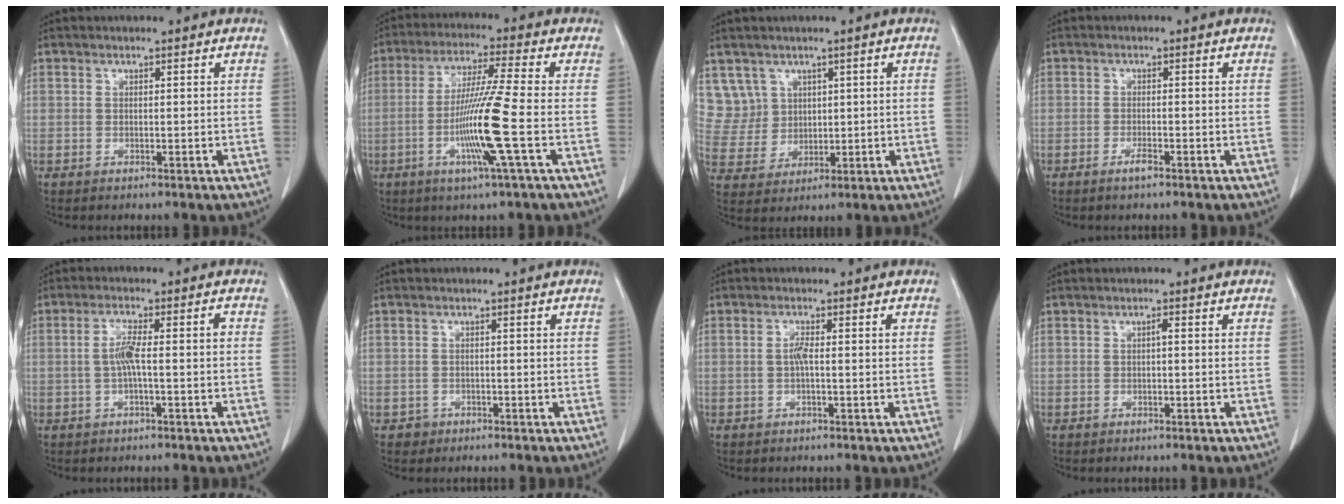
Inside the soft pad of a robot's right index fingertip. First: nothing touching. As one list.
[{"total": 11.2, "force": [-3.0, -1.7, 10.6], "torque": [-0.210, -0.015, -0.061]}, {"total": 6.4, "force": [3.2, 5.6, -0.3], "torque": [0.006, 0.015, 0.078]}, {"total": 1.7, "force": [-1.2, 0.2, 1.2], "torque": [-0.024, -0.001, -0.021]}, {"total": 4.5, "force": [-0.5, 0.4, 4.4], "torque": [-0.090, 0.015, -0.007]}, {"total": 1.7, "force": [-0.9, 1.5, -0.2], "torque": [0.003, 0.008, -0.016]}, {"total": 2.0, "force": [-0.2, 0.2, 2.0], "torque": [-0.041, 0.004, -0.003]}, {"total": 0.7, "force": [0.0, 0.1, 0.7], "torque": [-0.011, 0.002, 0.000]}]